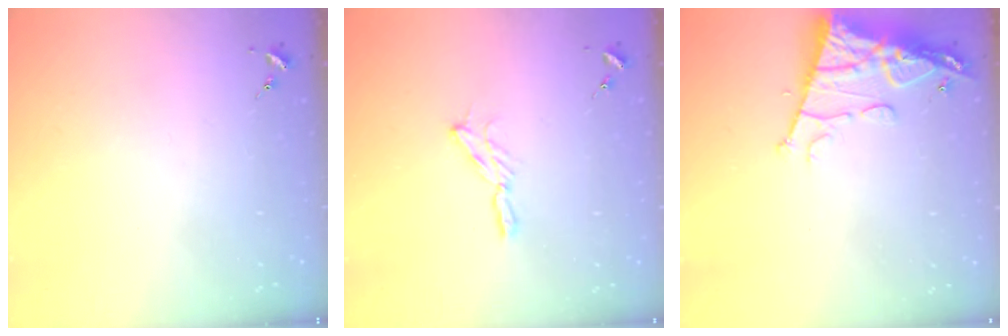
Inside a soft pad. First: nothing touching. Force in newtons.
{"total": 6.1, "press": 6.1, "slide": 0.3}
{"total": 12.4, "press": 12.3, "slide": 1.3}